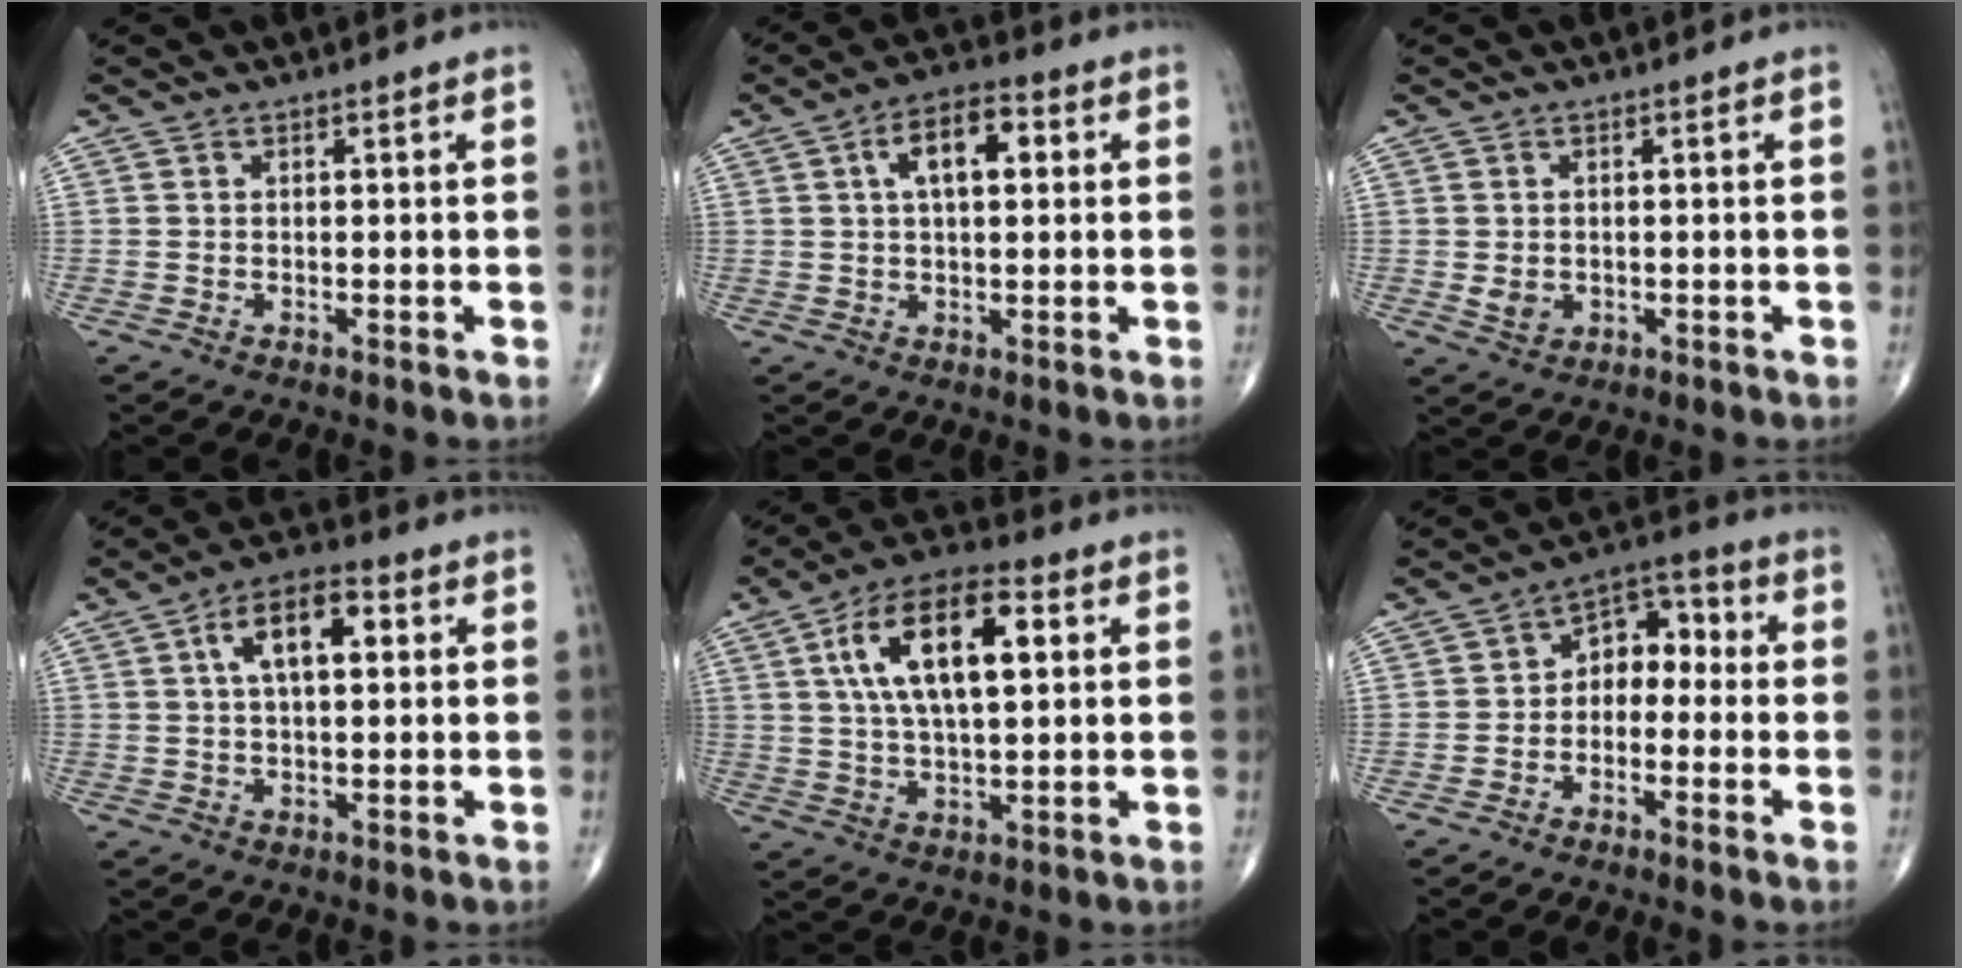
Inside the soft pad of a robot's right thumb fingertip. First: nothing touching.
{"total": 8.6, "force": [2.2, 4.1, 7.2], "torque": [-0.109, 0.016, 0.029]}
{"total": 2.5, "force": [-0.3, 2.0, 1.5], "torque": [-0.022, -0.002, 0.002]}
{"total": 9.8, "force": [2.5, 4.6, 8.3], "torque": [-0.129, 0.016, 0.034]}
{"total": 16.2, "force": [4.4, 7.1, 13.9], "torque": [-0.238, 0.010, 0.072]}
{"total": 7.7, "force": [-1.0, 5.4, 5.4], "torque": [-0.049, 0.043, -0.035]}